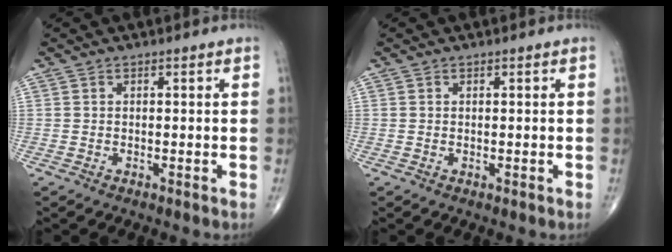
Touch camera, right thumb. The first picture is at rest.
{"total": 0.0}